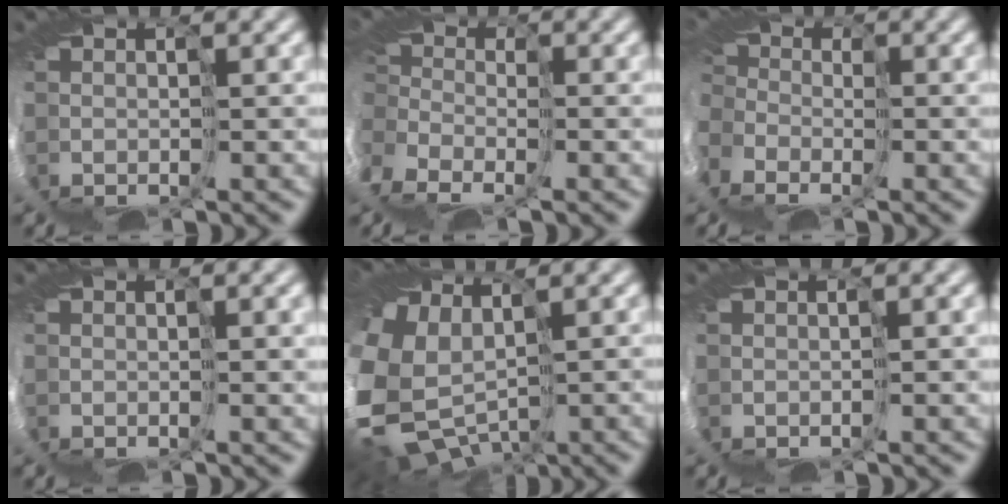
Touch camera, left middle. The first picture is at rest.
{"total": 7.2, "force": [-4.5, 4.8, 2.9], "torque": [-0.083, -0.022, -0.058]}
{"total": 9.8, "force": [-5.6, 6.8, 4.3], "torque": [-0.109, -0.030, -0.083]}
{"total": 1.9, "force": [0.8, 0.3, 1.7], "torque": [-0.027, 0.002, 0.009]}
{"total": 9.8, "force": [-0.1, 6.8, 7.0], "torque": [-0.231, -0.039, 0.032]}
{"total": 0.7, "force": [0.4, -0.3, 0.5], "torque": [-0.012, -0.002, 0.002]}